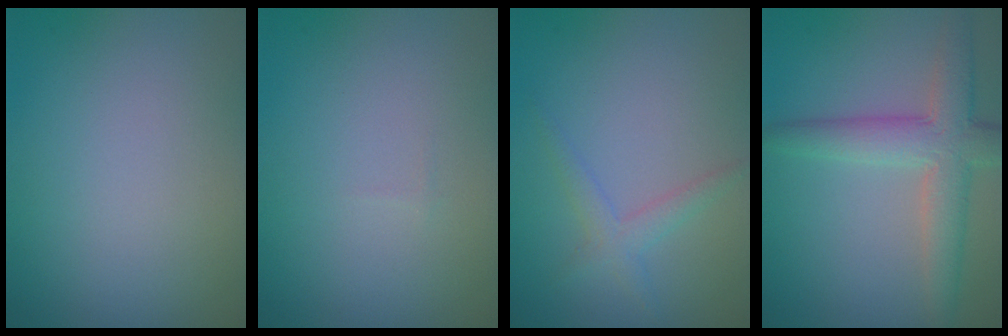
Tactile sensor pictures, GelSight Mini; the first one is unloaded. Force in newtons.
{"total": 0.0}
{"total": 1.8, "press": 1.8, "slide": 0.1}
{"total": 4.9, "press": 4.9, "slide": 0.2}